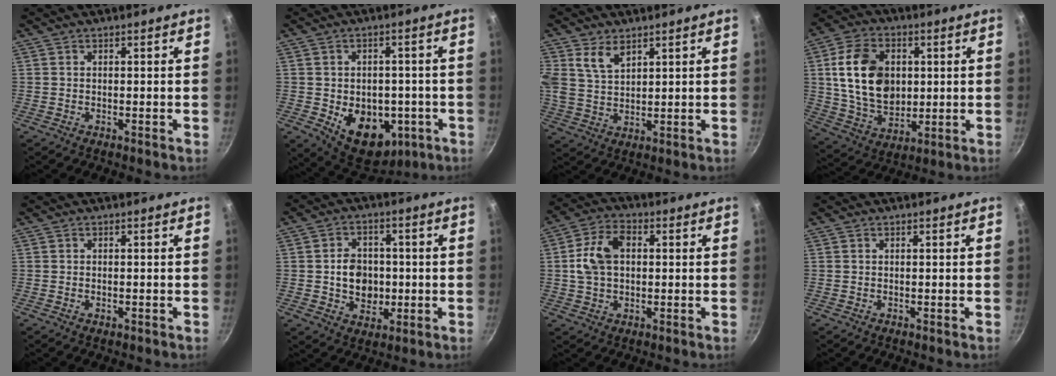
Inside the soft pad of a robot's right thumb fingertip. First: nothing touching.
{"total": 14.5, "force": [-3.7, 10.4, 9.3], "torque": [-0.098, 0.001, -0.029]}
{"total": 7.1, "force": [3.8, 4.2, 4.3], "torque": [-0.078, -0.013, 0.078]}
{"total": 16.6, "force": [2.6, 11.7, 11.4], "torque": [-0.184, -0.003, 0.053]}
{"total": 0.7, "force": [-0.3, 0.5, 0.5], "torque": [-0.009, 0.001, -0.003]}
{"total": 8.8, "force": [-0.5, 7.1, 5.2], "torque": [-0.053, 0.007, -0.006]}
{"total": 9.5, "force": [1.0, 6.5, 6.8], "torque": [-0.114, 0.019, 0.009]}
{"total": 0.0}